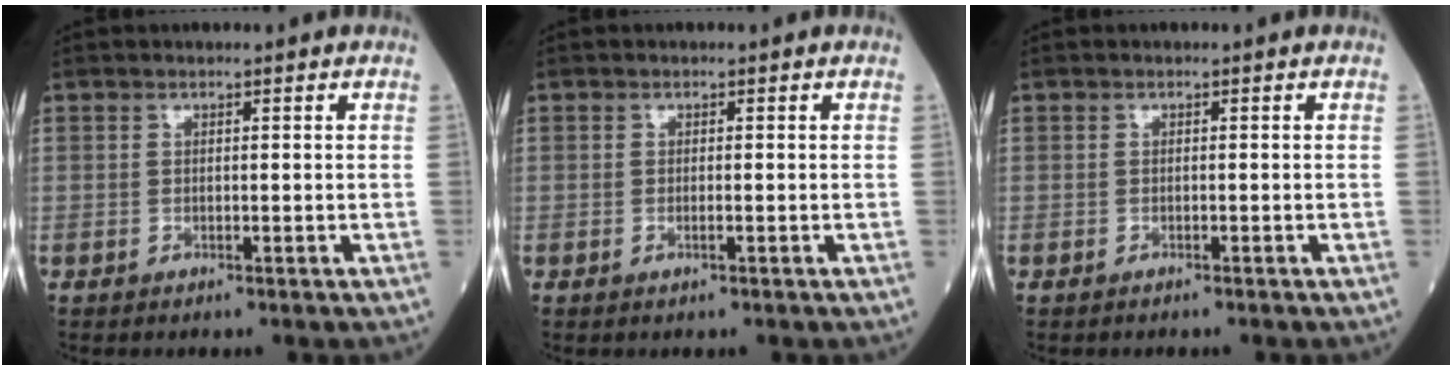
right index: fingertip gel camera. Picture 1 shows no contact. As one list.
[{"total": 0.5, "force": [-0.3, -0.1, 0.4], "torque": [-0.013, 0.000, -0.003]}, {"total": 1.1, "force": [-1.0, 0.0, 0.4], "torque": [-0.008, -0.001, -0.013]}]